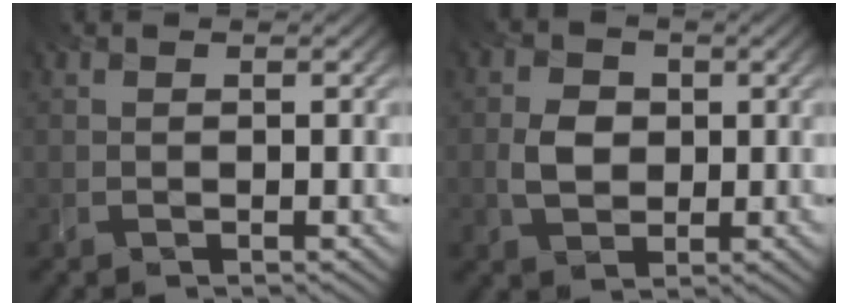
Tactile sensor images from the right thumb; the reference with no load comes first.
{"total": 3.6, "force": [0.1, 2.8, 2.1], "torque": [-0.050, 0.000, -0.005]}